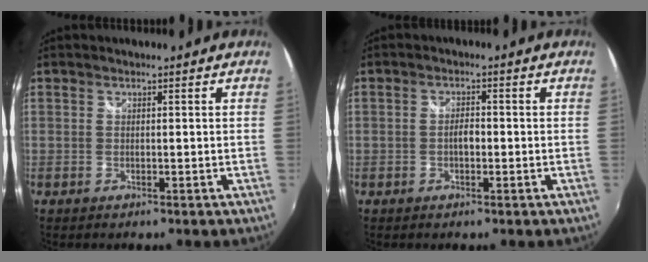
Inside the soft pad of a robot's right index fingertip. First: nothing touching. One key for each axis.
{"total": 1.9, "fx": -0.5, "fy": 1.0, "fz": 1.5, "tx": -0.029, "ty": 0.004, "tz": -0.011}